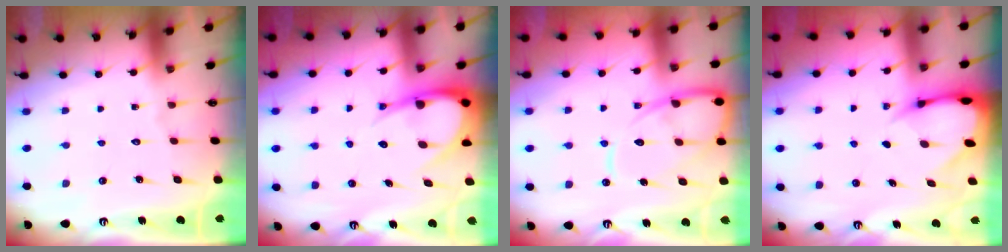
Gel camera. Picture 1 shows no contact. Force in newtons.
{"total": 10.0, "press": 9.9, "slide": 0.9}
{"total": 11.9, "press": 11.8, "slide": 1.2}
{"total": 4.6, "press": 4.5, "slide": 0.7}